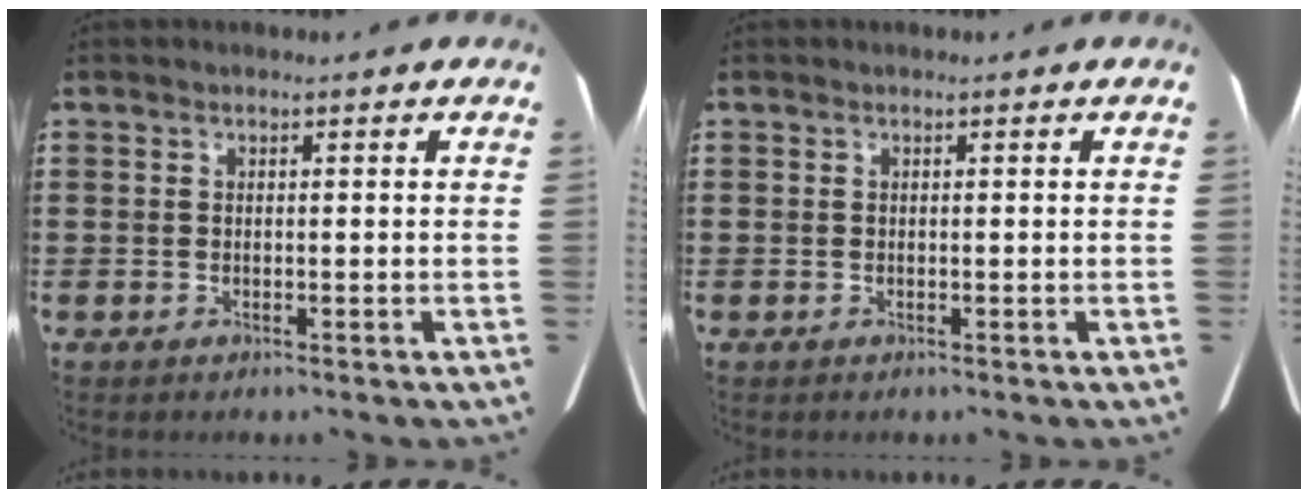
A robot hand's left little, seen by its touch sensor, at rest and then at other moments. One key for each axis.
{"total": 0.0}